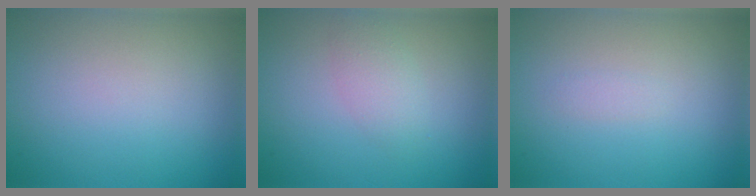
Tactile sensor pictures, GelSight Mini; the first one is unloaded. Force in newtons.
{"total": 1.9, "press": 1.9, "slide": 0.1}
{"total": 0.5, "press": 0.5, "slide": 0.0}